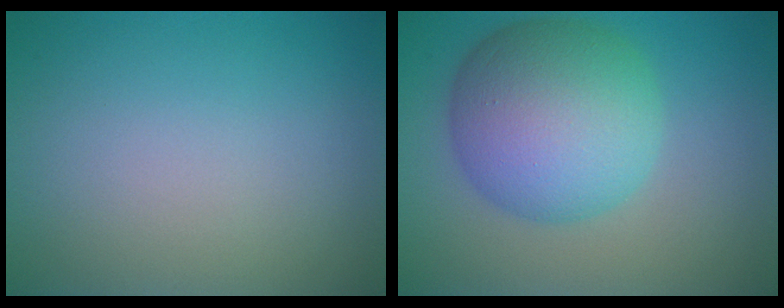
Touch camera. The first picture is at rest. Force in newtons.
{"total": 9.8, "press": 9.8, "slide": 0.1}